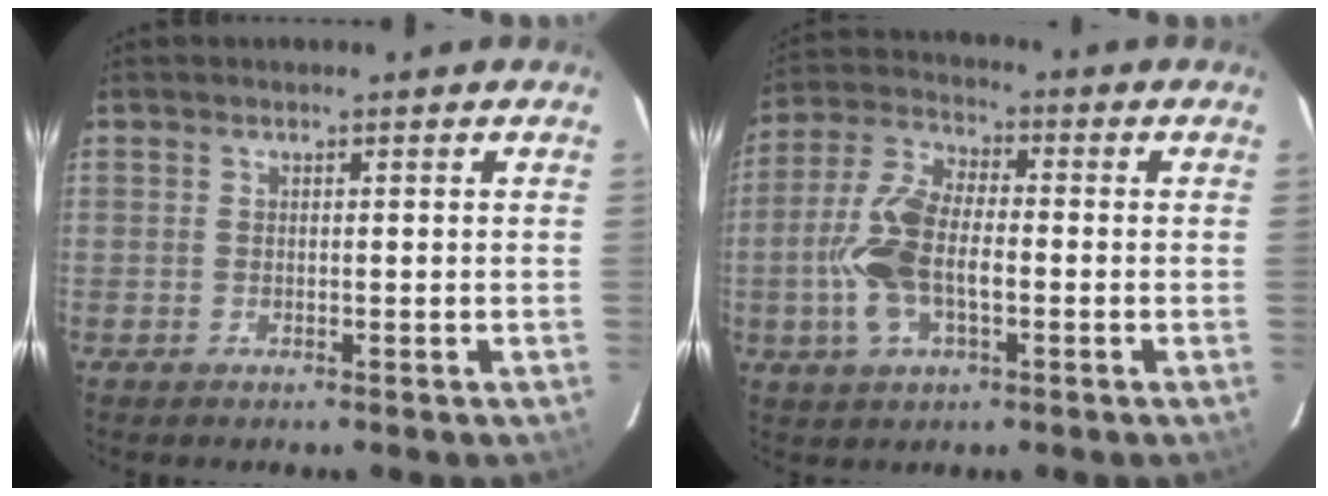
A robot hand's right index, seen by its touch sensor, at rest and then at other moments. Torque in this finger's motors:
{"motor_torque": [1.66, -0.33, 0.94, 0.21]}